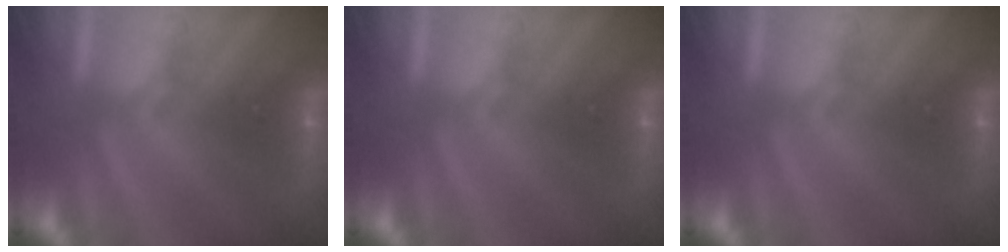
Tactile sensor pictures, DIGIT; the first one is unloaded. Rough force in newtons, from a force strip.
{"total": 0.0}
{"total": 0.0}